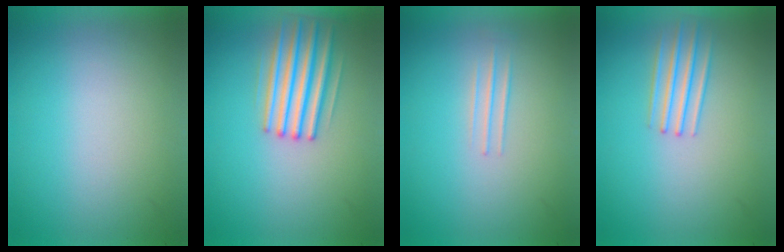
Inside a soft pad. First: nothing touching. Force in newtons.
{"total": 4.2}
{"total": 1.4}
{"total": 2.1}